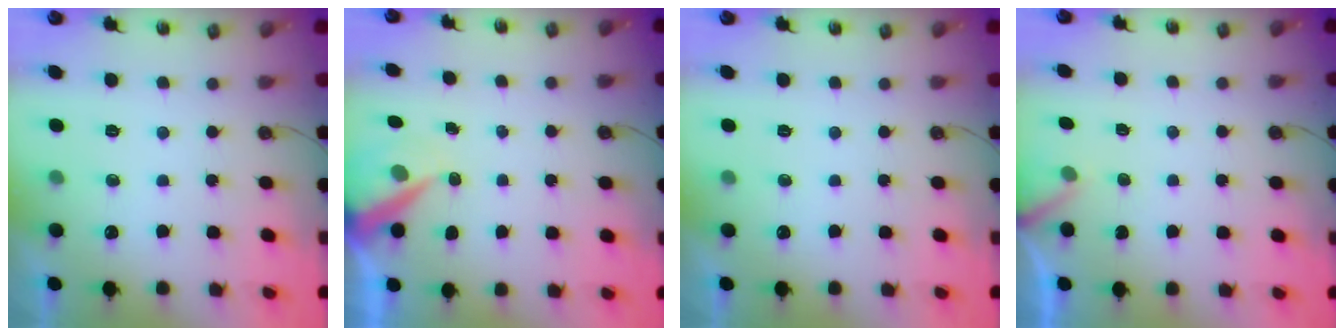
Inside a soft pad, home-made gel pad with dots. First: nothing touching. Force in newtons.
{"total": 6.6, "press": 6.6, "slide": 0.9}
{"total": 0.0}
{"total": 3.0, "press": 3.0, "slide": 0.2}